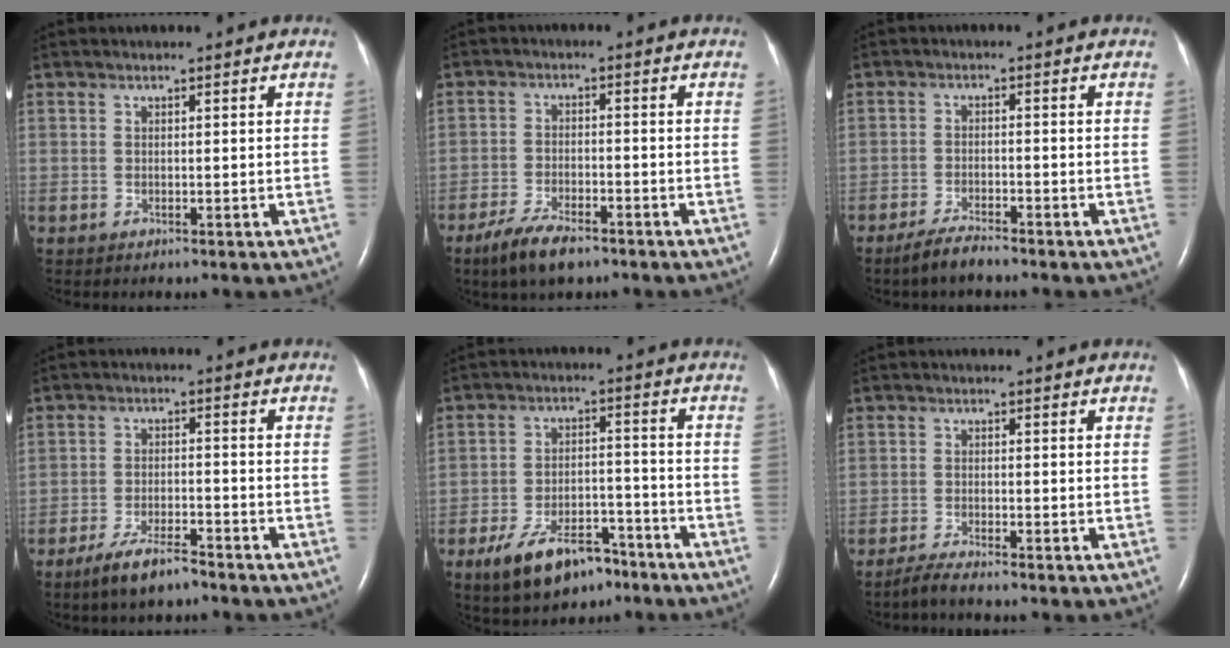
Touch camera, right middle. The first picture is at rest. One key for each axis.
{"total": 6.5, "fx": -4.8, "fy": 1.8, "fz": 4.1, "tx": -0.092, "ty": -0.011, "tz": -0.083}
{"total": 3.6, "fx": -3.1, "fy": 0.3, "fz": 1.8, "tx": -0.047, "ty": -0.011, "tz": -0.059}
{"total": 5.9, "fx": -4.6, "fy": 1.2, "fz": 3.5, "tx": -0.073, "ty": -0.007, "tz": -0.083}
{"total": 10.4, "fx": -7.1, "fy": 4.6, "fz": 6.0, "tx": -0.110, "ty": 0.005, "tz": -0.115}
{"total": 2.3, "fx": -2.1, "fy": -0.4, "fz": 0.9, "tx": -0.026, "ty": -0.008, "tz": -0.045}